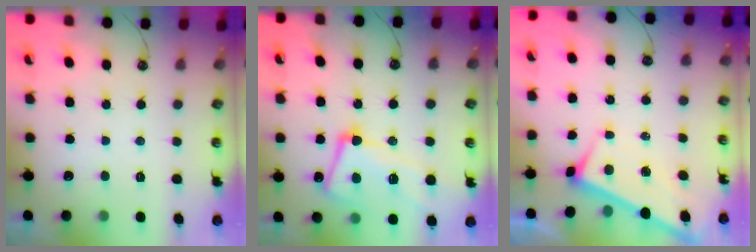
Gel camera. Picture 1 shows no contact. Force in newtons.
{"total": 10.3, "press": 10.1, "slide": 1.8}
{"total": 2.6, "press": 2.6, "slide": 0.1}